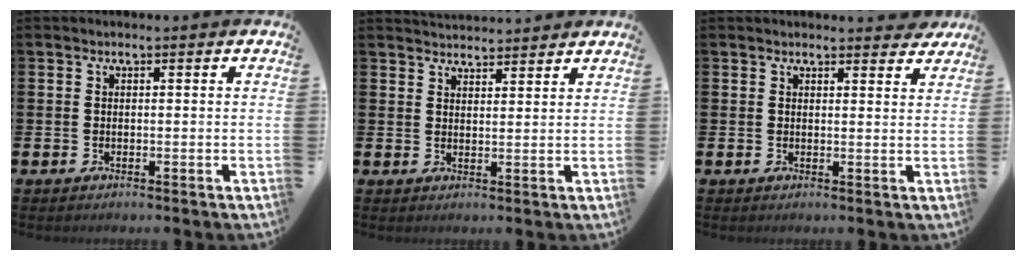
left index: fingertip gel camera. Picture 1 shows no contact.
{"total": 3.1, "force": [3.0, 0.5, -0.2], "torque": [-0.004, -0.016, 0.056]}
{"total": 2.2, "force": [2.2, 0.4, 0.0], "torque": [0.013, -0.016, 0.036]}